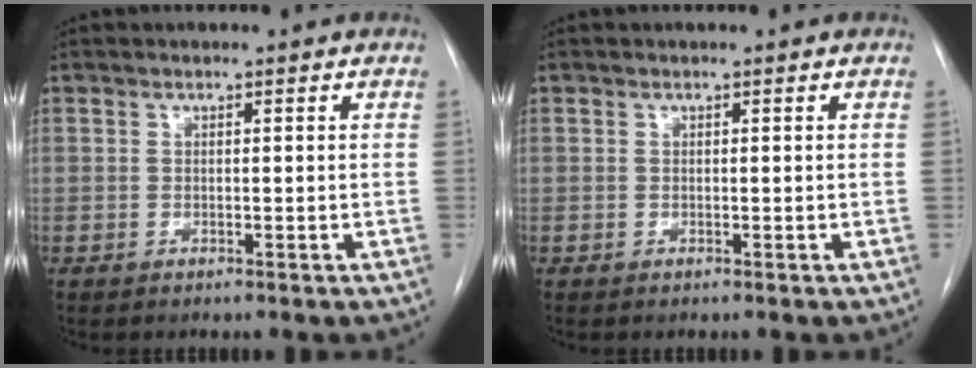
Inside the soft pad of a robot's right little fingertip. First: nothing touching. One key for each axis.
{"total": 0.0}